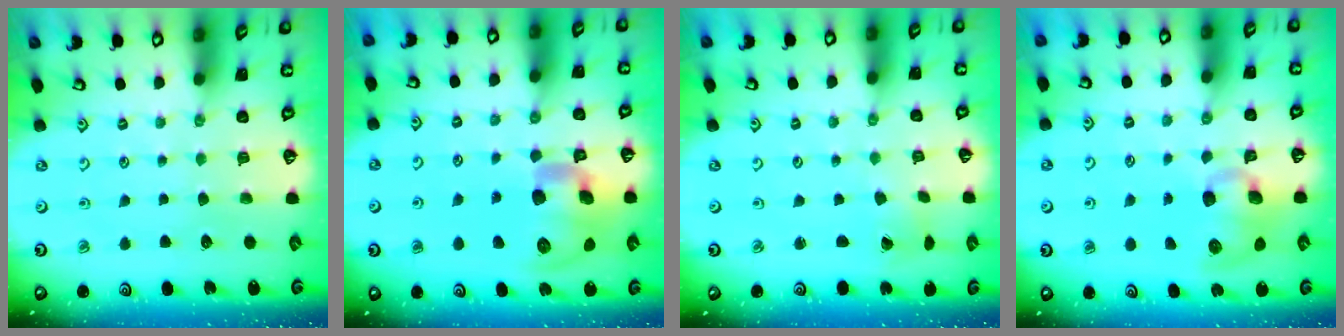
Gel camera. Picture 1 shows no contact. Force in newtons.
{"total": 16.5, "press": 16.3, "slide": 2.6}
{"total": 1.0, "press": 1.0, "slide": 0.1}
{"total": 11.3, "press": 11.2, "slide": 1.2}